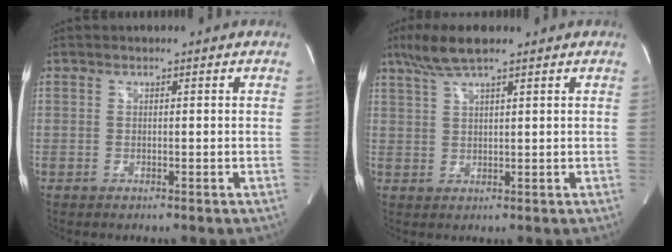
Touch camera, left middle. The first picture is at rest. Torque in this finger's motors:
{"motor_torque": [0.62, -0.33, 0.04, 0.05]}